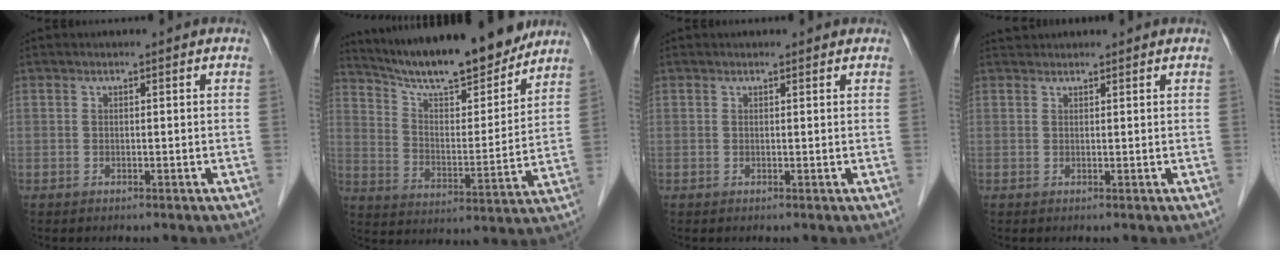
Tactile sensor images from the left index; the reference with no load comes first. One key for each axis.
{"total": 18.5, "fx": 16.5, "fy": 2.4, "fz": 7.9, "tx": -0.131, "ty": -0.011, "tz": 0.260}
{"total": 1.6, "fx": 1.5, "fy": 0.6, "fz": 0.2, "tx": -0.008, "ty": 0.007, "tz": 0.014}
{"total": 2.3, "fx": 2.2, "fy": 0.5, "fz": 0.1, "tx": -0.006, "ty": 0.028, "tz": 0.040}